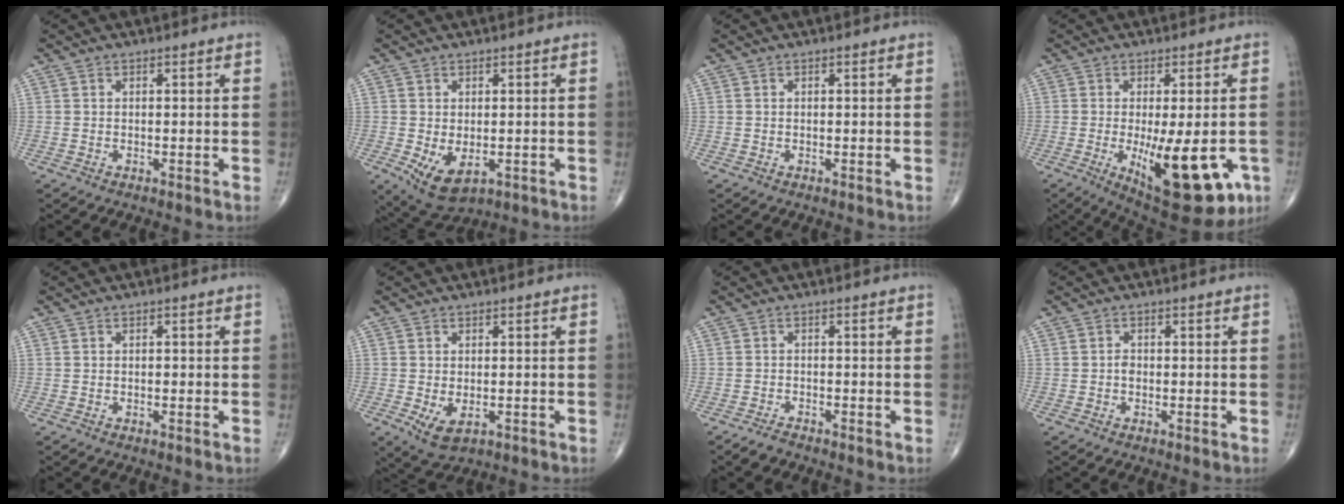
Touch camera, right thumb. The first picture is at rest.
{"total": 6.7, "force": [-1.5, 3.8, 5.3], "torque": [-0.085, -0.009, -0.009]}
{"total": 0.0}
{"total": 17.4, "force": [-5.0, 6.4, 15.4], "torque": [-0.188, -0.021, -0.052]}
{"total": 0.6, "force": [0.0, 0.3, 0.5], "torque": [-0.010, -0.001, 0.000]}
{"total": 4.5, "force": [-1.1, 2.6, 3.6], "torque": [-0.062, -0.009, -0.007]}
{"total": 1.6, "force": [-1.5, 0.4, 0.6], "torque": [-0.017, 0.000, -0.029]}
{"total": 1.2, "force": [-0.2, 0.9, 0.8], "torque": [-0.009, 0.003, -0.005]}